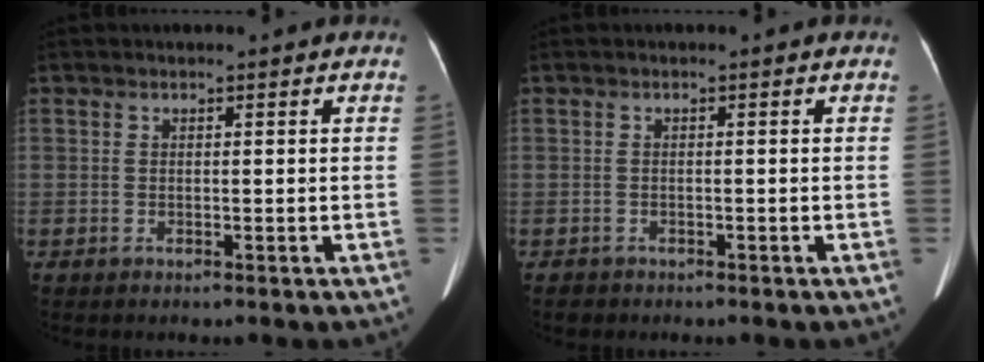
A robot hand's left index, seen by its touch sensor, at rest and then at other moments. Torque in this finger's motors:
{"motor_torque": [-0.10, -0.08, -0.01, 0.01]}